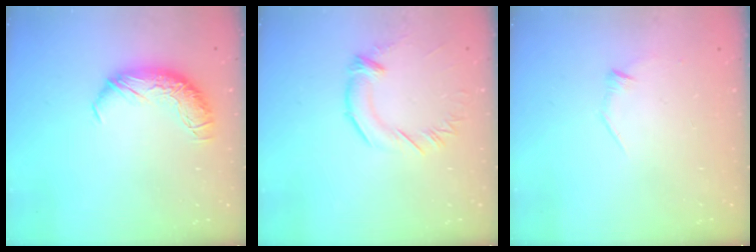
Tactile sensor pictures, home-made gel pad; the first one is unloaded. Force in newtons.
{"total": 2.3, "press": 2.3, "slide": 0.6}
{"total": 7.4, "press": 7.4, "slide": 0.8}